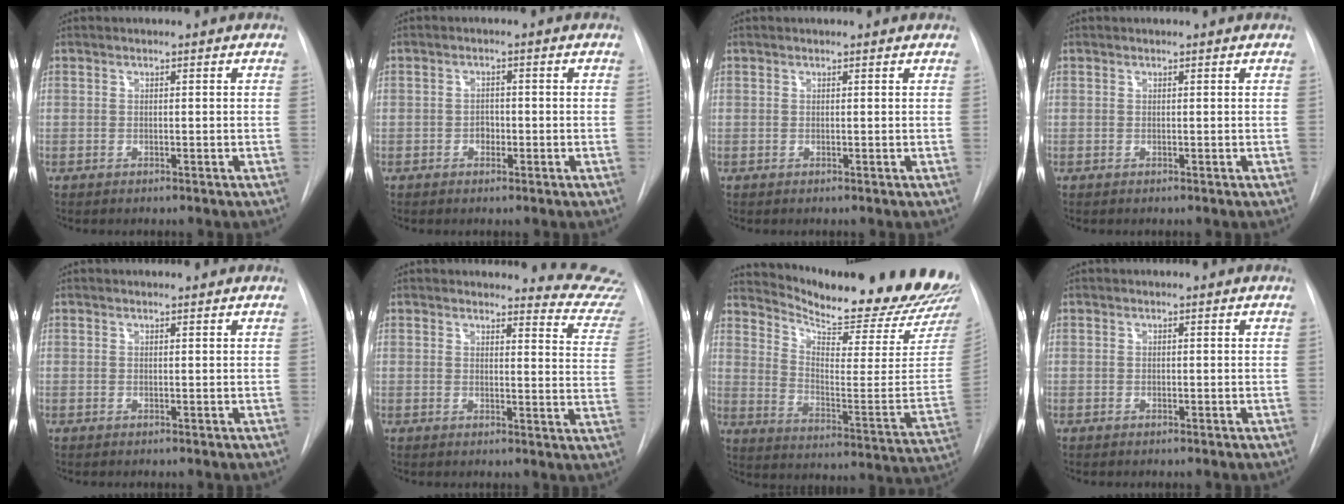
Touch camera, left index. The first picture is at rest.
{"total": 1.9, "force": [-1.3, 1.1, 0.8], "torque": [-0.007, -0.001, -0.020]}
{"total": 0.5, "force": [0.5, 0.1, 0.0], "torque": [-0.008, 0.002, 0.000]}
{"total": 0.0}
{"total": 0.0}
{"total": 10.2, "force": [10.2, 0.7, -0.1], "torque": [0.036, -0.111, 0.074]}
{"total": 23.8, "force": [22.2, 2.1, 8.2], "torque": [-0.132, -0.124, 0.288]}
{"total": 0.8, "force": [-0.8, 0.0, -0.1], "torque": [0.003, -0.006, -0.012]}